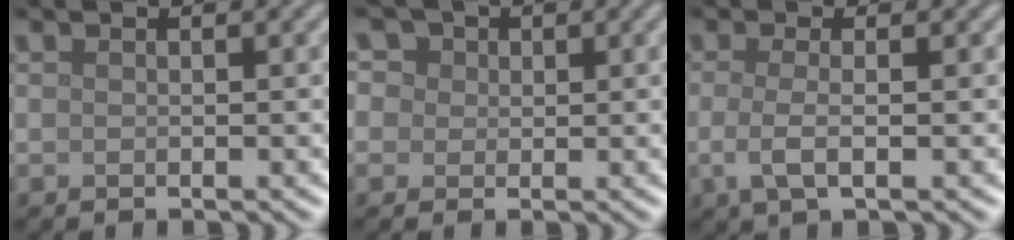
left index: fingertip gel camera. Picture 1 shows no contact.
{"total": 7.4, "force": [3.6, 5.6, 3.3], "torque": [-0.054, 0.032, 0.025]}
{"total": 2.7, "force": [-0.4, 0.9, 2.5], "torque": [-0.054, -0.007, -0.011]}